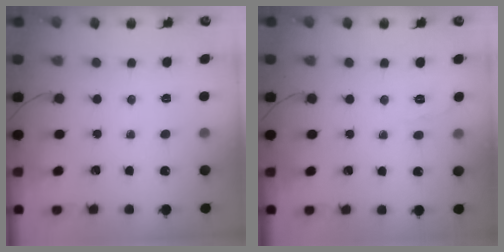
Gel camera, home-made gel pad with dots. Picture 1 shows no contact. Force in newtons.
{"total": 1.5, "press": 0.0, "slide": 1.5}